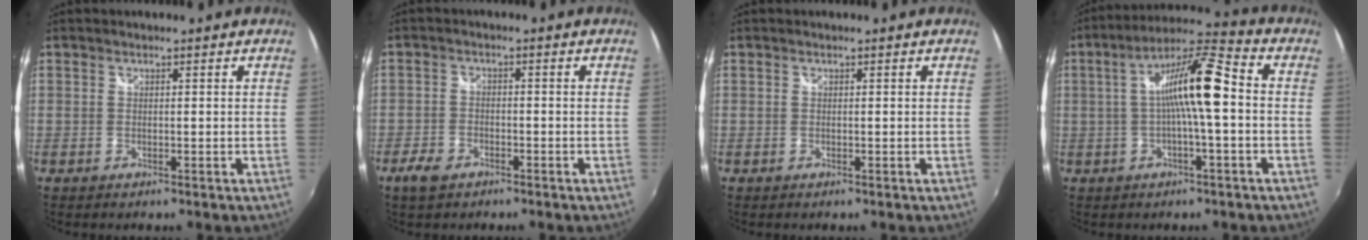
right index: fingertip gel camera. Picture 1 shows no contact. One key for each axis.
{"total": 4.7, "fx": -3.3, "fy": 2.7, "fz": 2.0, "tx": -0.060, "ty": -0.004, "tz": -0.060}
{"total": 0.0}
{"total": 11.9, "fx": -0.2, "fy": 1.4, "fz": 11.8, "tx": -0.211, "ty": 0.024, "tz": -0.007}